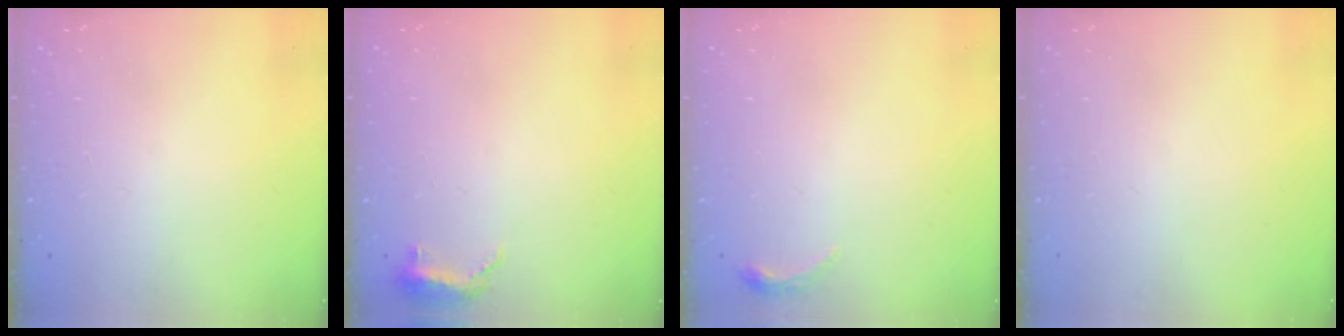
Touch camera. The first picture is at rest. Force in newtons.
{"total": 5.7, "press": 5.6, "slide": 1.4}
{"total": 3.4, "press": 3.3, "slide": 0.6}
{"total": 0.0}